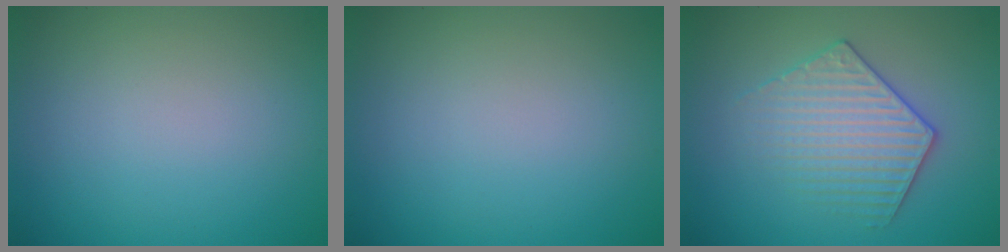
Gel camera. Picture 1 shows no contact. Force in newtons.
{"total": 0.0}
{"total": 3.4, "press": 3.4, "slide": 0.6}